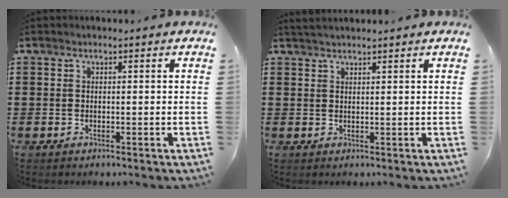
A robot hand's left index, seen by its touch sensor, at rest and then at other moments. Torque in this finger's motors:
{"motor_torque": [0.10, 0.09, 0.07, 0.02]}